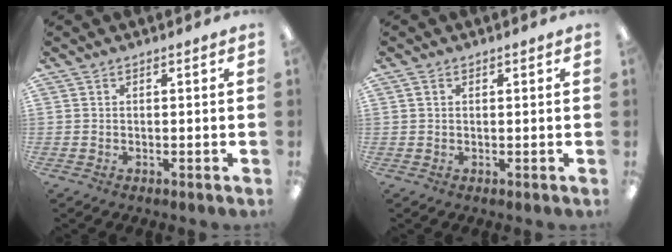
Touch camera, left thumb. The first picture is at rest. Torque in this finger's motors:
{"motor_torque": [-0.21, -0.11, -0.14, -0.01, -0.02]}